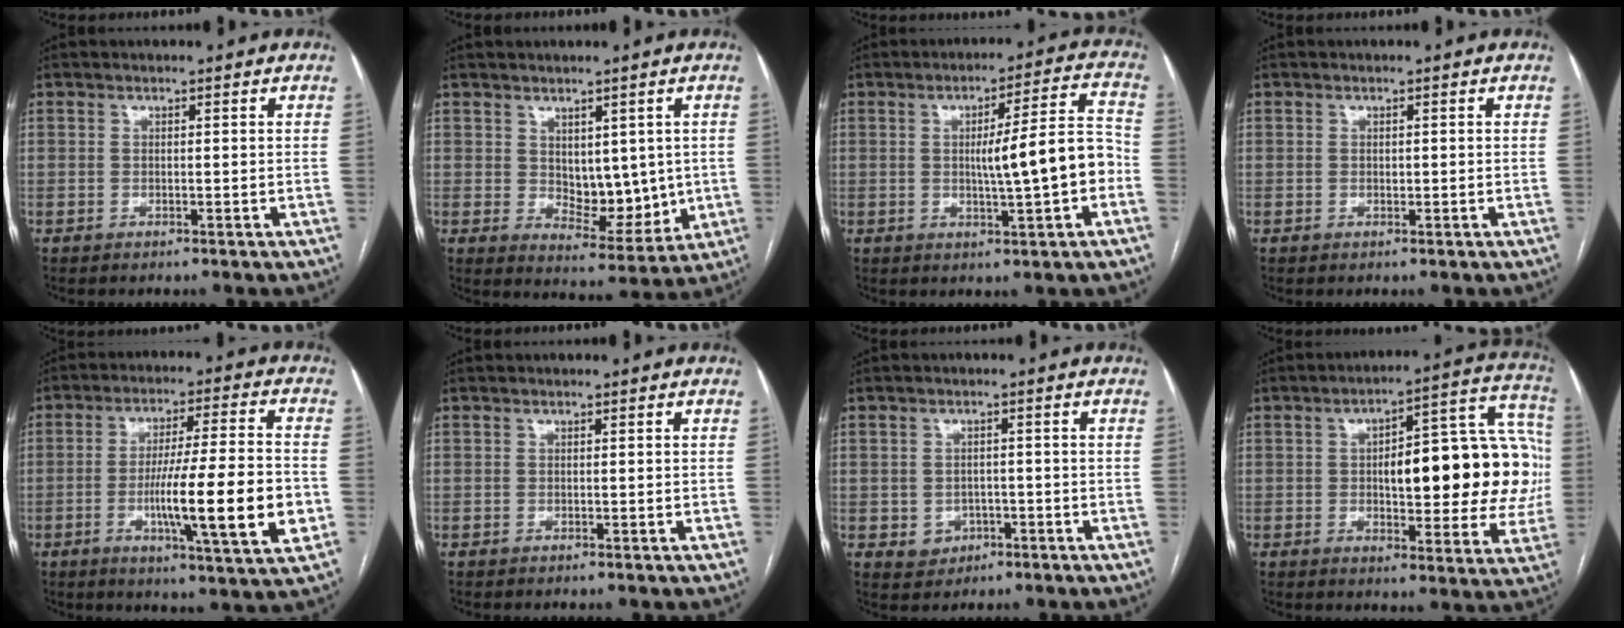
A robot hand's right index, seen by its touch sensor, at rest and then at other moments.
{"total": 7.9, "force": [0.8, 4.5, 6.4], "torque": [-0.083, -0.009, 0.030]}
{"total": 10.2, "force": [-1.5, 0.6, 10.1], "torque": [-0.144, 0.015, -0.021]}
{"total": 0.5, "force": [0.0, 0.3, 0.4], "torque": [-0.007, -0.001, 0.001]}
{"total": 16.2, "force": [-3.7, 0.7, 15.8], "torque": [-0.252, -0.011, -0.059]}
{"total": 0.0}
{"total": 3.5, "force": [-1.1, 3.2, 1.0], "torque": [-0.007, 0.006, -0.008]}
{"total": 21.4, "force": [0.5, 7.2, 20.1], "torque": [-0.240, 0.045, 0.016]}